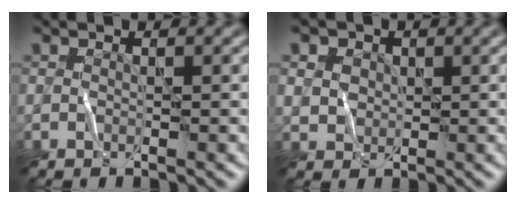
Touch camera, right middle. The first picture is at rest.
{"total": 1.7, "force": [0.9, 1.4, 0.1], "torque": [-0.027, 0.007, 0.022]}